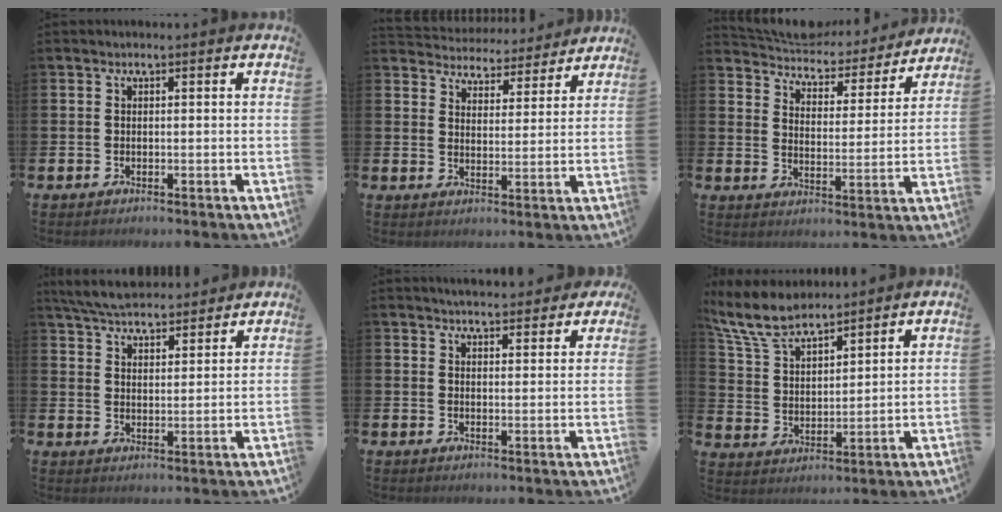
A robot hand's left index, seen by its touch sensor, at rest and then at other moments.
{"total": 4.8, "force": [4.6, 1.2, -0.4], "torque": [-0.016, -0.042, 0.080]}
{"total": 5.3, "force": [5.1, 1.4, 0.4], "torque": [-0.044, -0.042, 0.085]}
{"total": 6.3, "force": [6.1, 1.0, 1.3], "torque": [-0.052, -0.024, 0.114]}
{"total": 3.8, "force": [3.6, 0.8, 0.5], "torque": [-0.008, -0.017, 0.065]}
{"total": 8.2, "force": [7.4, 2.1, 2.9], "torque": [-0.092, -0.025, 0.138]}